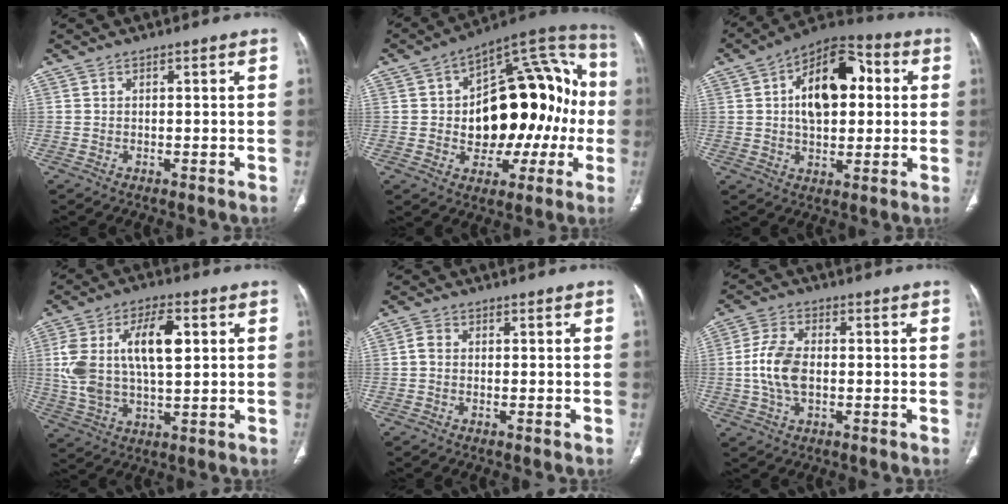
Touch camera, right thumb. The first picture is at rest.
{"total": 25.8, "force": [-1.1, 15.1, 20.8], "torque": [-0.244, 0.051, -0.007]}
{"total": 16.8, "force": [2.9, 9.8, 13.4], "torque": [-0.171, 0.021, 0.039]}
{"total": 15.6, "force": [3.0, 7.7, 13.3], "torque": [-0.253, 0.011, 0.058]}
{"total": 1.9, "force": [-0.3, 1.3, 1.3], "torque": [-0.024, 0.006, -0.014]}
{"total": 8.5, "force": [-0.7, 5.0, 6.8], "torque": [-0.139, 0.011, -0.017]}